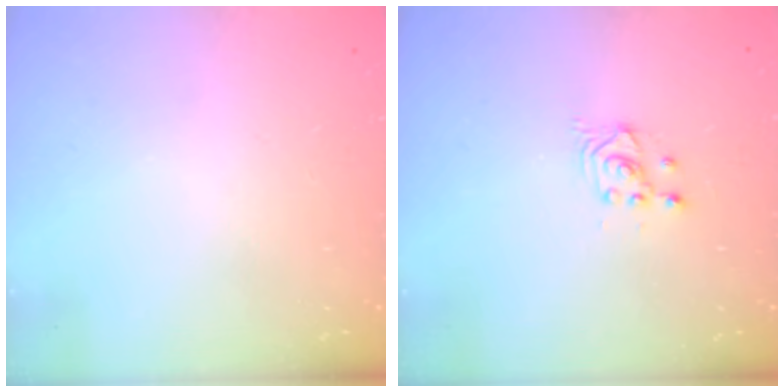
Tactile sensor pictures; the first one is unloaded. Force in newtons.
{"total": 2.7, "press": 2.7, "slide": 0.2}